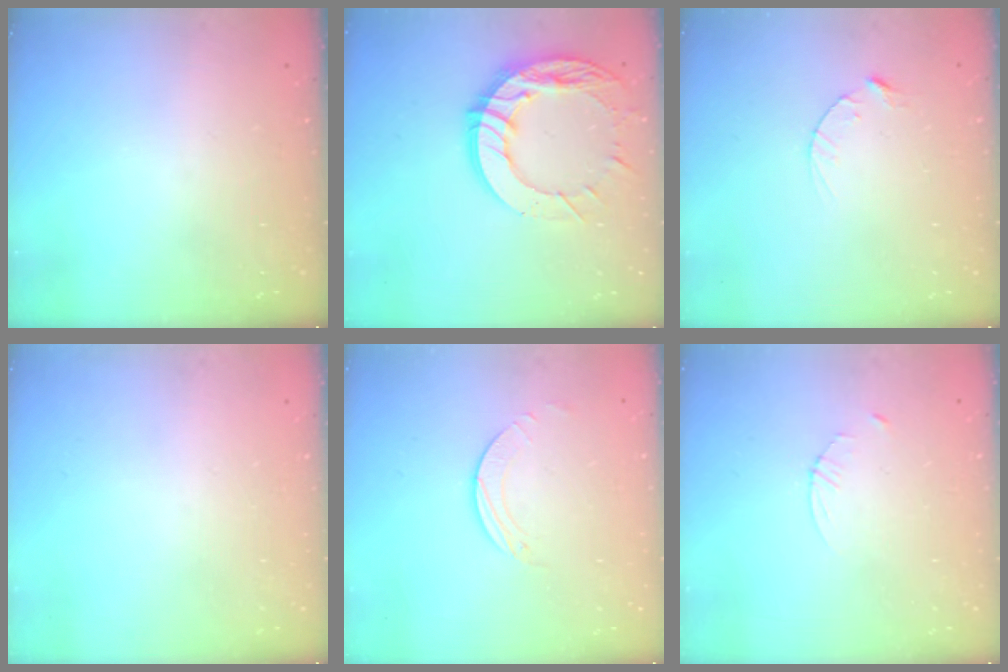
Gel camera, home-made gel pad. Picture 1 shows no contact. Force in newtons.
{"total": 15.9, "press": 15.8, "slide": 1.5}
{"total": 2.8, "press": 2.8, "slide": 0.4}
{"total": 0.0}
{"total": 2.0, "press": 2.0, "slide": 0.2}
{"total": 2.3, "press": 2.3, "slide": 0.3}